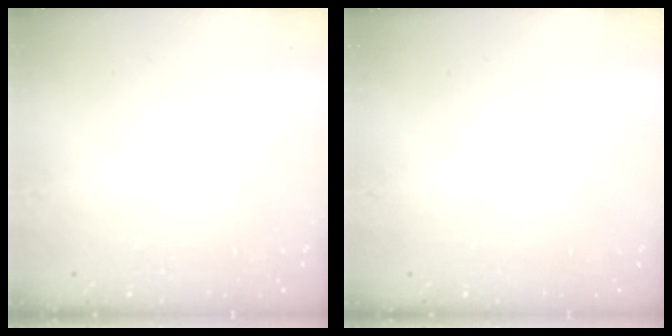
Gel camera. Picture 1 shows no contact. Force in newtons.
{"total": 0.0}